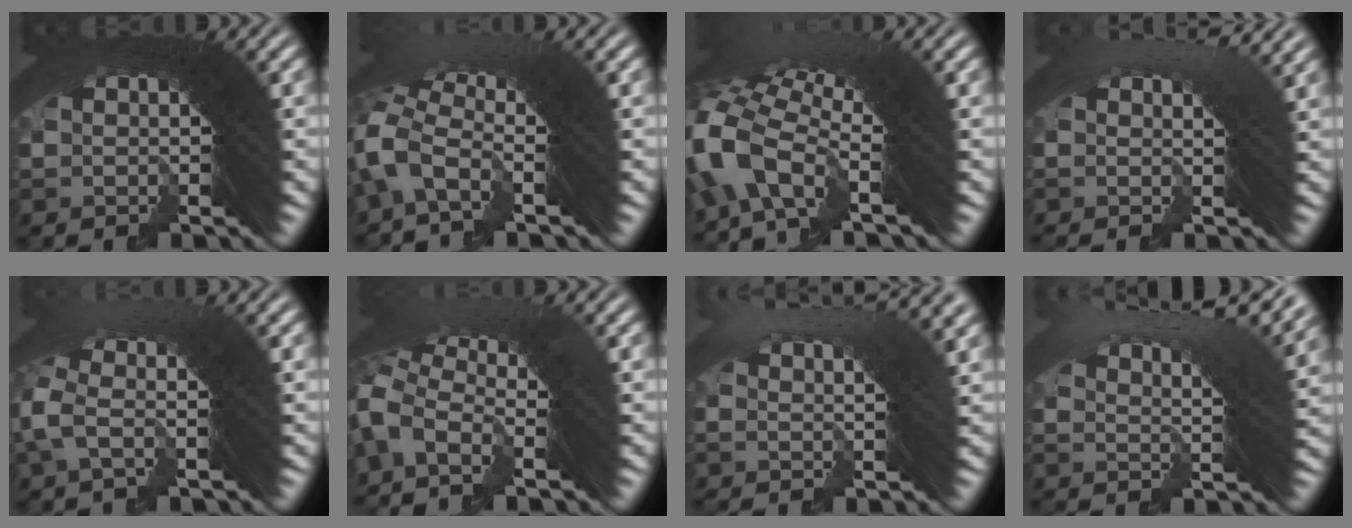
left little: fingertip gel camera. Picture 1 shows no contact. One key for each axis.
{"total": 3.3, "fx": -1.0, "fy": 2.2, "fz": 2.3, "tx": -0.047, "ty": 0.012, "tz": -0.028}
{"total": 5.8, "fx": -1.6, "fy": 3.8, "fz": 4.1, "tx": -0.098, "ty": -0.013, "tz": -0.030}
{"total": 2.5, "fx": 1.2, "fy": 0.5, "fz": 2.2, "tx": -0.017, "ty": 0.012, "tz": 0.009}
{"total": 2.1, "fx": -0.3, "fy": 0.5, "fz": 2.1, "tx": -0.033, "ty": 0.016, "tz": -0.015}
{"total": 5.0, "fx": -1.4, "fy": 4.0, "fz": 2.8, "tx": -0.061, "ty": 0.008, "tz": -0.034}
{"total": 4.3, "fx": 2.8, "fy": 0.2, "fz": 3.3, "tx": -0.029, "ty": 0.024, "tz": 0.033}
{"total": 6.9, "fx": 4.6, "fy": 0.4, "fz": 5.1, "tx": -0.057, "ty": 0.022, "tz": 0.064}